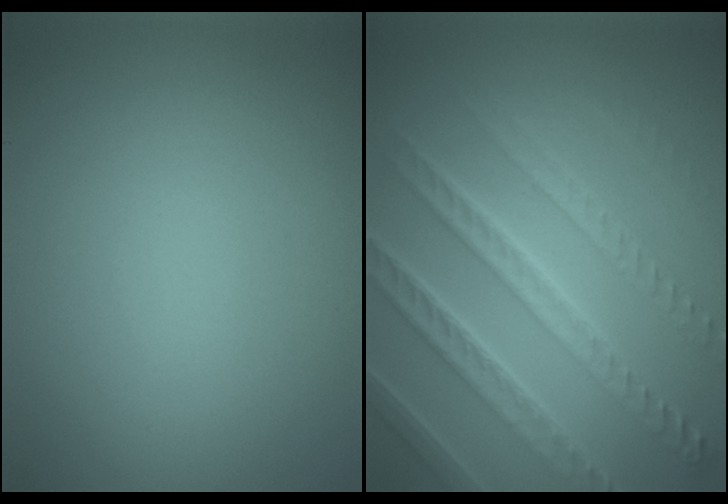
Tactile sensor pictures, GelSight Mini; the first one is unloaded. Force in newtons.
{"total": 8.2, "press": 5.8, "slide": 5.8}